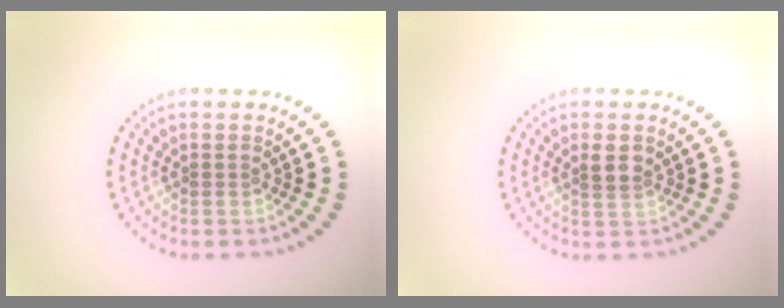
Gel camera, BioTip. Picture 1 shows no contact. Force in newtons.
{"total": 1.9, "press": 1.7, "slide": 0.9}